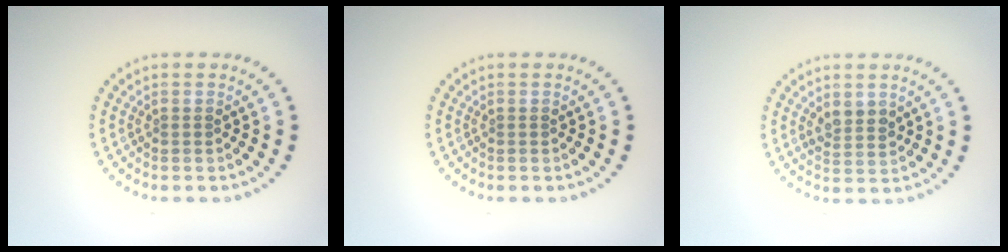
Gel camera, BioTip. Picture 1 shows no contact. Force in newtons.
{"total": 0.0}
{"total": 1.9, "press": 1.8, "slide": 0.7}